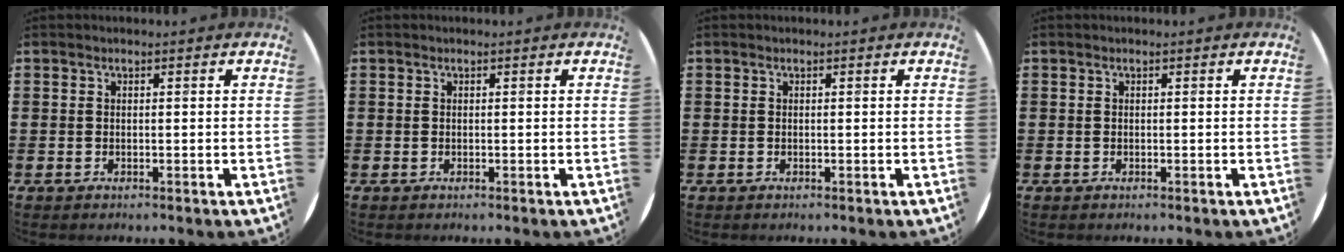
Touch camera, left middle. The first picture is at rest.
{"total": 0.0}
{"total": 0.0}
{"total": 0.0}